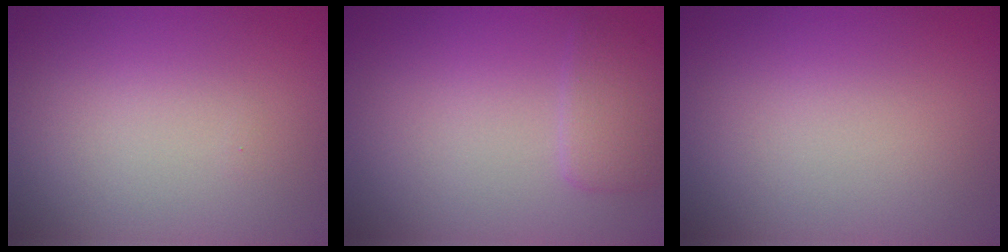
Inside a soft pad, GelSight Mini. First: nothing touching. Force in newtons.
{"total": 2.0, "press": 2.0, "slide": 0.3}
{"total": 0.0}